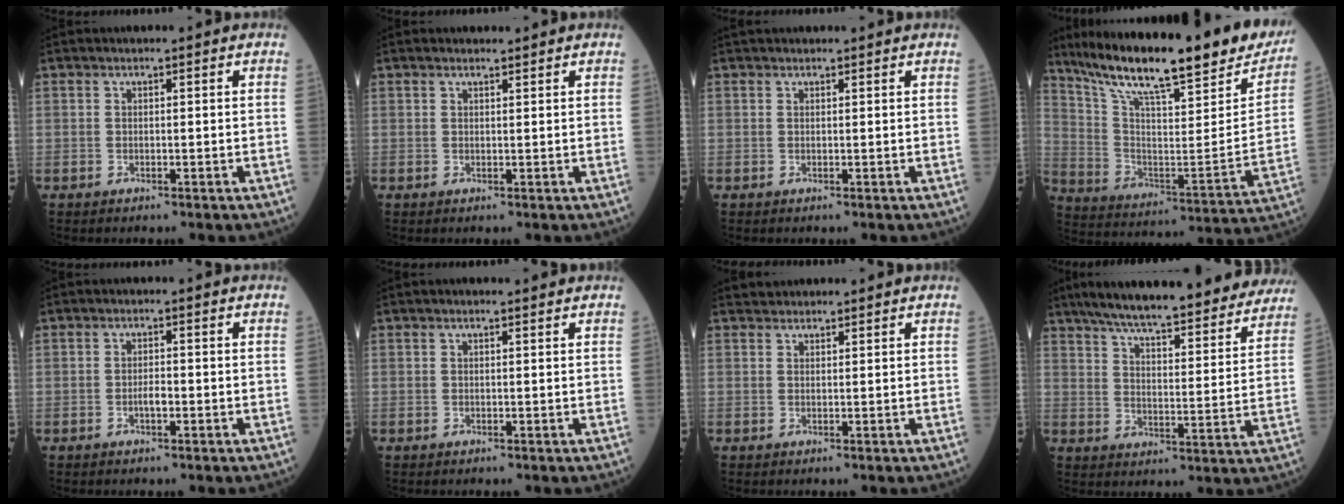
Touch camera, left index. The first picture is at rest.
{"total": 1.5, "force": [1.4, 0.2, 0.5], "torque": [-0.012, 0.010, 0.024]}
{"total": 3.0, "force": [2.8, 0.5, 0.9], "torque": [-0.010, 0.032, 0.041]}
{"total": 29.8, "force": [23.6, 5.1, 17.4], "torque": [-0.290, -0.031, 0.341]}
{"total": 1.5, "force": [-0.5, 0.5, 1.4], "torque": [-0.026, 0.002, -0.010]}
{"total": 1.2, "force": [1.1, 0.1, 0.6], "torque": [-0.012, 0.010, 0.018]}
{"total": 2.1, "force": [2.1, 0.5, 0.0], "torque": [-0.004, 0.023, 0.039]}
{"total": 28.1, "force": [24.6, 4.7, 12.8], "torque": [-0.193, -0.022, 0.316]}